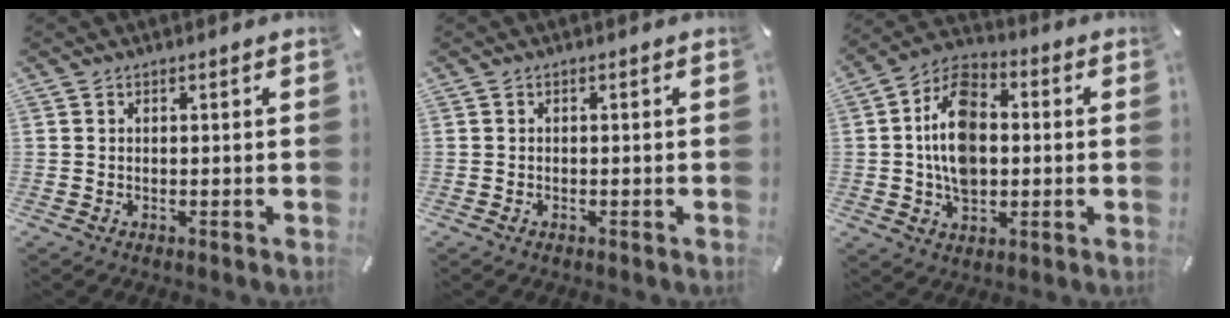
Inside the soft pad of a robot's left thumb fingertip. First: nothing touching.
{"total": 0.6, "force": [-0.4, 0.3, 0.3], "torque": [-0.006, -0.001, -0.008]}
{"total": 13.0, "force": [-0.1, 9.1, 9.3], "torque": [-0.195, 0.008, -0.003]}